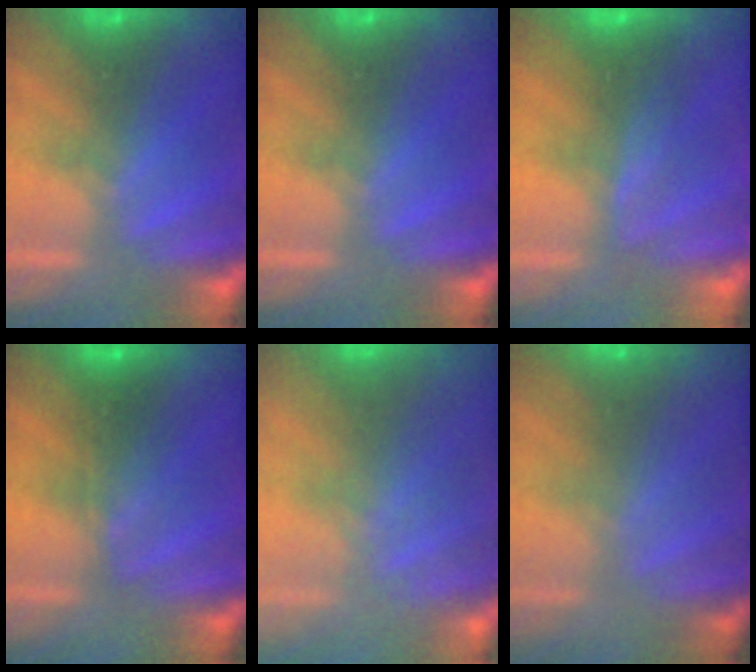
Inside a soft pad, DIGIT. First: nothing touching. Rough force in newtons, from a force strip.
{"total": 0.0}
{"total": 1.7}
{"total": 2.4}
{"total": 8.7}
{"total": 3.1}